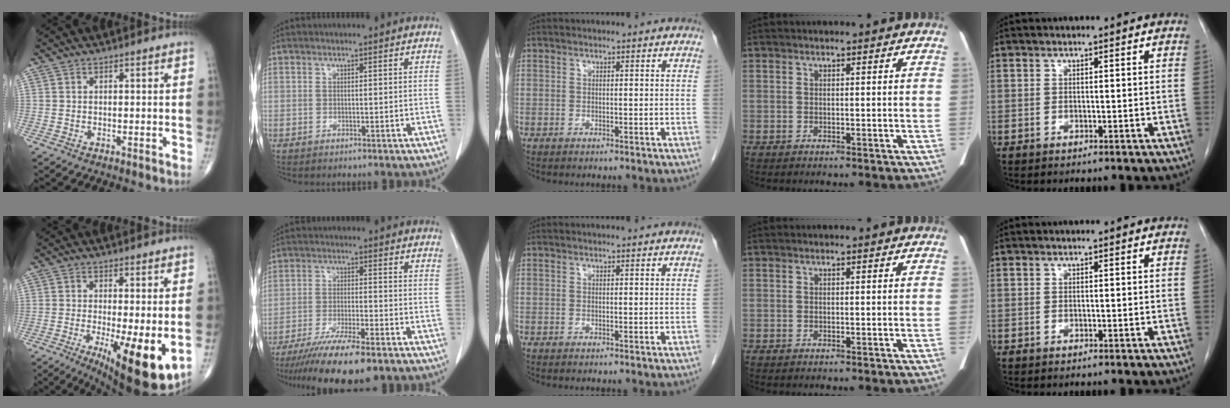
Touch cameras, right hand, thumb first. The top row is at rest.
{"thumb": {"total": 13.3, "force": [-3.2, 3.6, 12.4], "torque": [-0.182, -0.026, -0.039]}, "index": {"total": 13.8, "force": [-10.5, 1.9, 8.7], "torque": [-0.149, -0.032, -0.171]}}